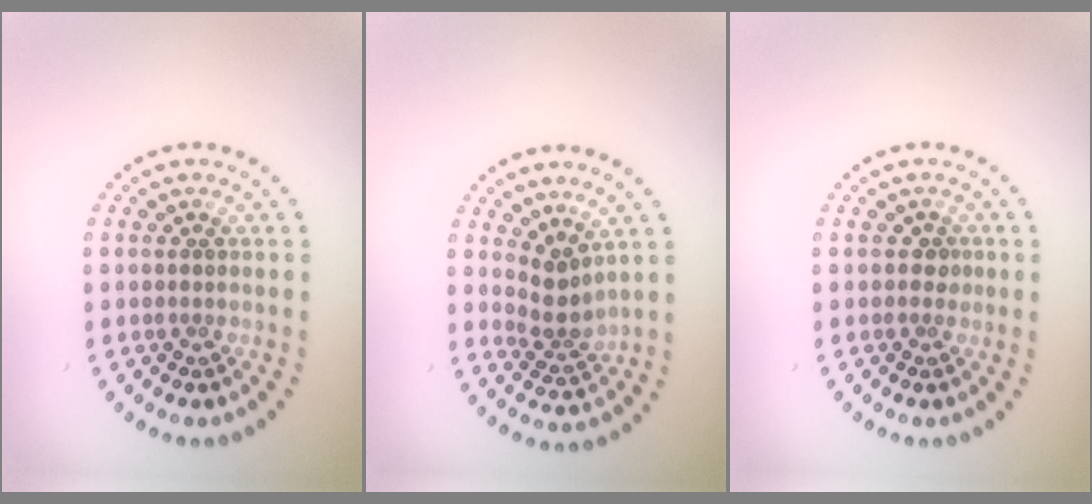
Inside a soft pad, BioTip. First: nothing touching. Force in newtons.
{"total": 2.7, "press": 1.9, "slide": 1.9}
{"total": 0.9, "press": 0.7, "slide": 0.6}